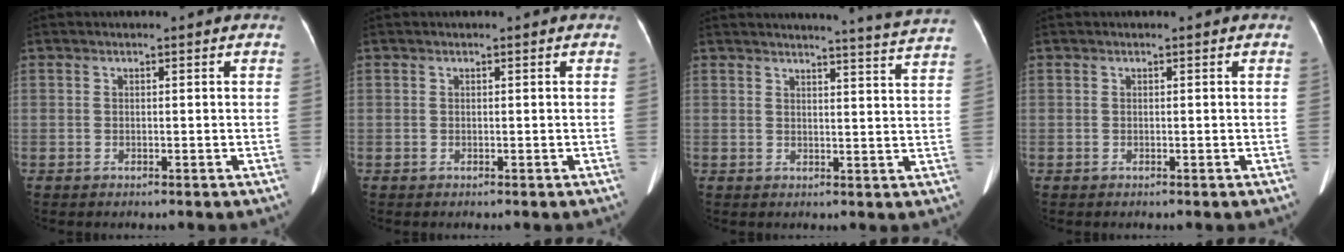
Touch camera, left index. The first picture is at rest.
{"total": 0.0}
{"total": 9.7, "force": [9.3, -2.2, 1.9], "torque": [-0.034, -0.049, 0.096]}
{"total": 0.0}